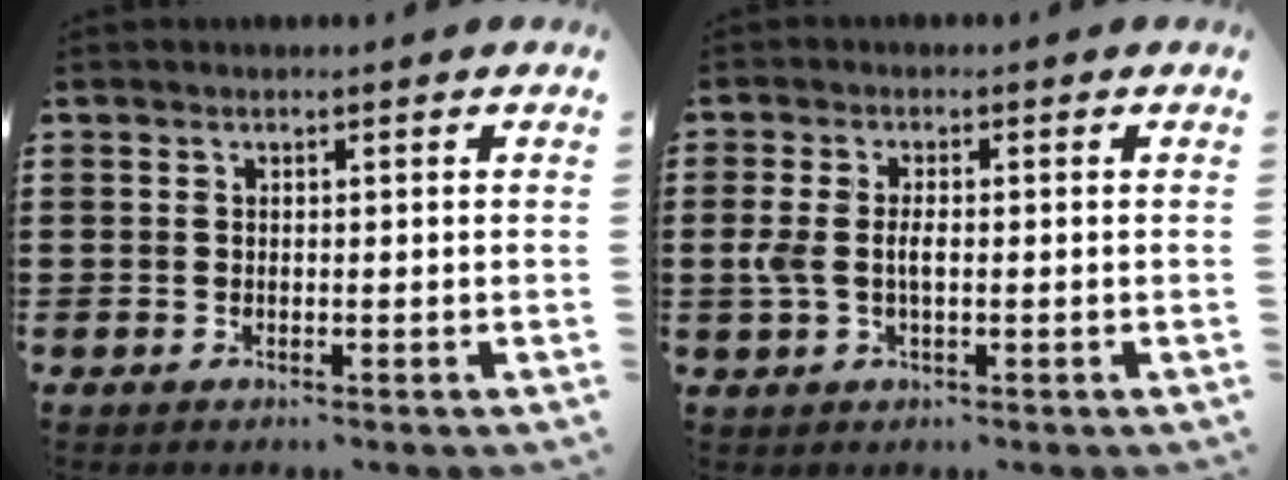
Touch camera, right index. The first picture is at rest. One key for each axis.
{"total": 3.3, "fx": -0.3, "fy": 1.6, "fz": 2.9, "tx": -0.077, "ty": -0.004, "tz": -0.013}